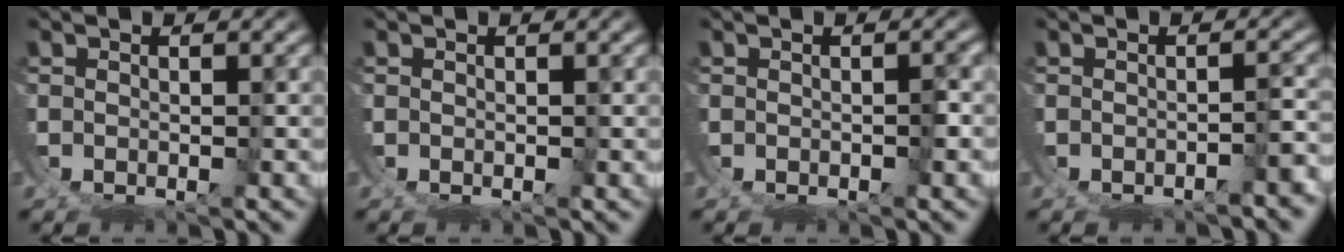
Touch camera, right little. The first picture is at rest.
{"total": 0.0}
{"total": 0.6, "force": [-0.3, -0.2, 0.4], "torque": [-0.003, 0.002, -0.006]}
{"total": 1.8, "force": [-1.4, -0.3, 1.0], "torque": [-0.014, 0.004, -0.023]}